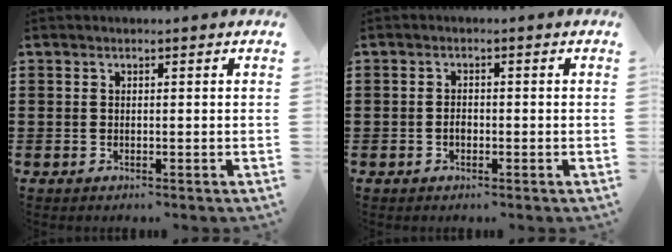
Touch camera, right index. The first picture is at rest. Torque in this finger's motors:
{"motor_torque": [0.47, -0.40, 0.21, 0.06]}